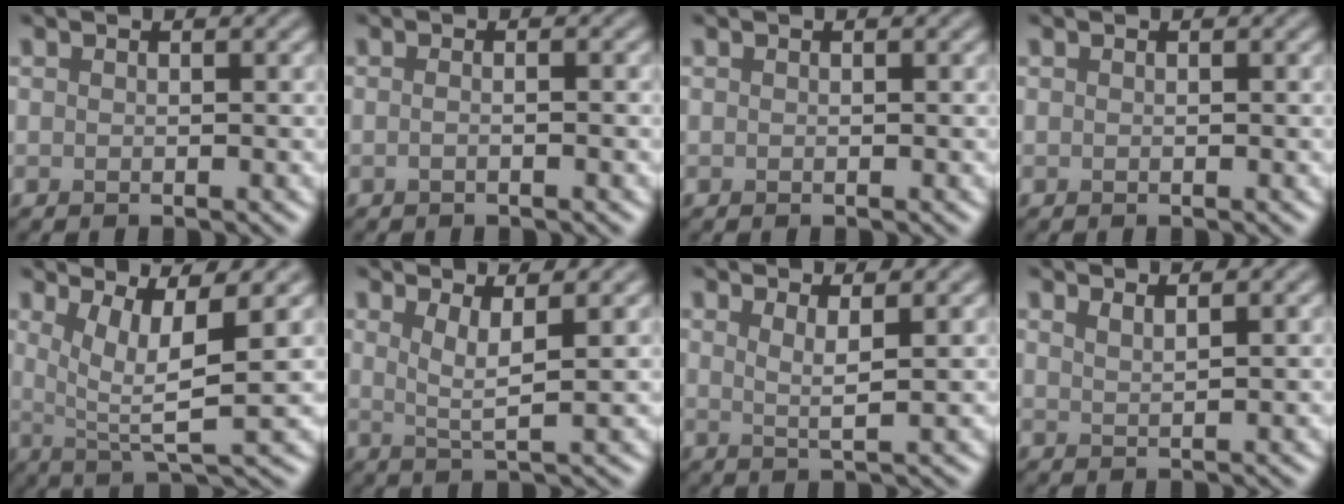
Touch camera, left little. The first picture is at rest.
{"total": 1.4, "force": [-0.1, 0.6, 1.3], "torque": [-0.007, -0.011, -0.013]}
{"total": 0.0}
{"total": 0.0}
{"total": 5.9, "force": [1.6, 1.3, 5.6], "torque": [-0.088, -0.006, 0.030]}
{"total": 3.0, "force": [1.3, 0.5, 2.6], "torque": [-0.044, -0.007, 0.025]}
{"total": 2.3, "force": [1.1, 0.5, 2.0], "torque": [-0.030, -0.005, 0.016]}
{"total": 1.6, "force": [1.3, 0.5, 0.9], "torque": [-0.004, 0.002, 0.013]}